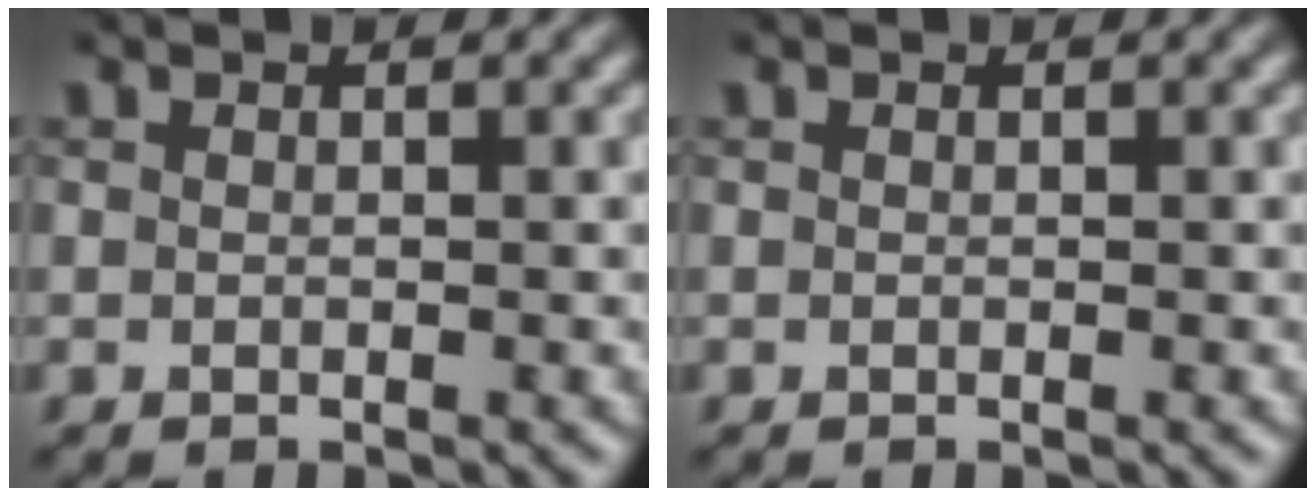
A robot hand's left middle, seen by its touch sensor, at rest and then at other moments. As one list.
[{"total": 0.0}]